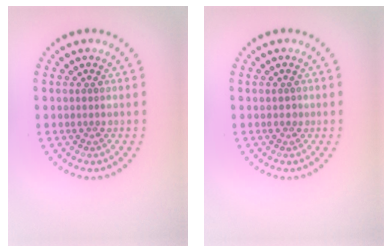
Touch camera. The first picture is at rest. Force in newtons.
{"total": 0.5, "press": 0.4, "slide": 0.4}